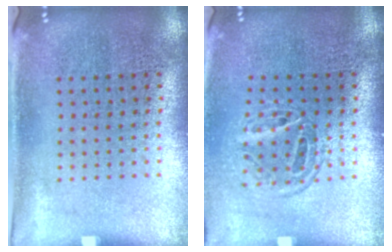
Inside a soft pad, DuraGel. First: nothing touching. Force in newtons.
{"total": 1.6, "press": 1.2, "slide": 1.0}